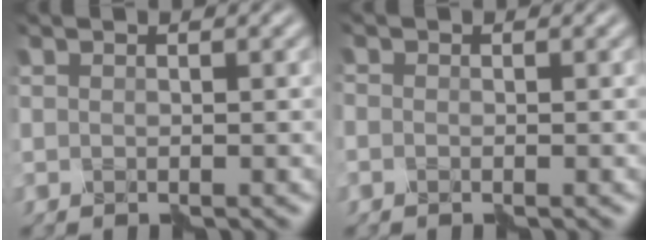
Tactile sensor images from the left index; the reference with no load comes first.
{"total": 0.8, "force": [-0.4, 0.6, 0.3], "torque": [-0.008, 0.002, -0.004]}